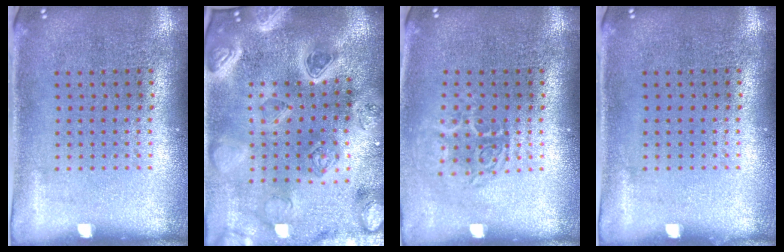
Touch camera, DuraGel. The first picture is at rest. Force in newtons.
{"total": 5.1, "press": 4.3, "slide": 2.8}
{"total": 1.7, "press": 1.3, "slide": 1.1}
{"total": 0.0}